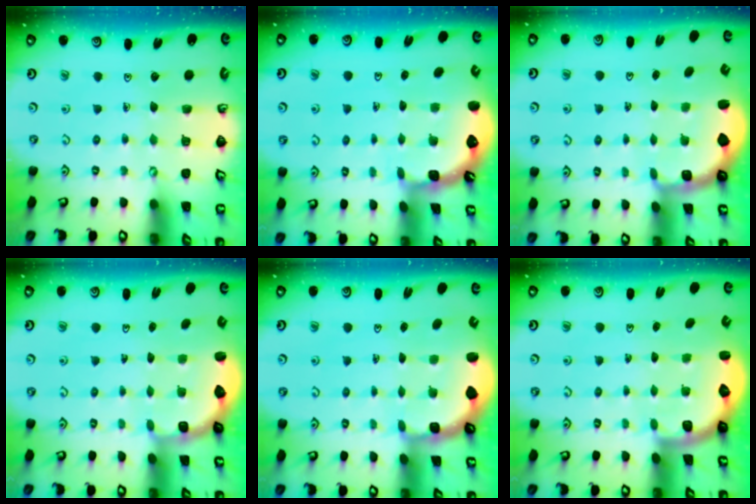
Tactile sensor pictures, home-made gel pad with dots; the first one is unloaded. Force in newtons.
{"total": 1.3, "press": 1.2, "slide": 0.1}
{"total": 2.2, "press": 1.5, "slide": 1.6}
{"total": 2.9, "press": 2.4, "slide": 1.6}
{"total": 2.4, "press": 2.1, "slide": 1.2}
{"total": 2.6, "press": 2.3, "slide": 1.2}